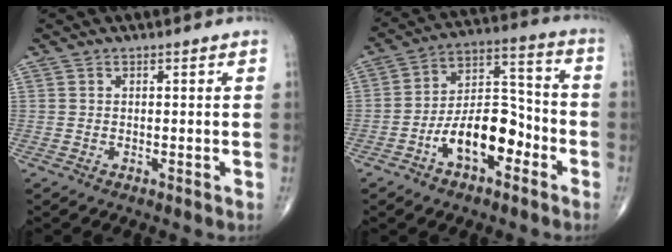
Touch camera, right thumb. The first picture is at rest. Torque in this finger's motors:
{"motor_torque": [1.77, 1.55, 1.26, -0.75, 0.08]}